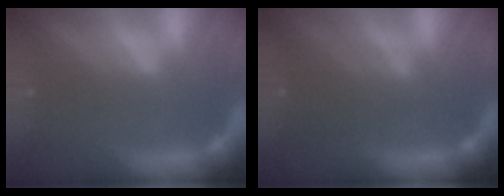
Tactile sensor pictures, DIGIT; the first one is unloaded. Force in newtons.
{"total": 4.1}